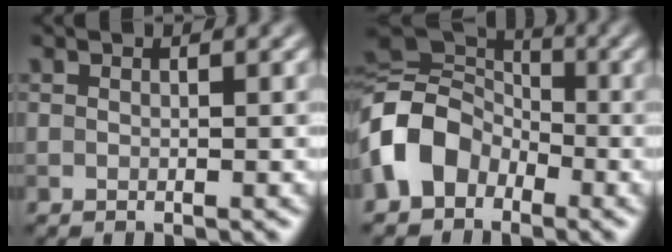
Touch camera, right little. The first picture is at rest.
{"total": 8.2, "force": [-2.8, 6.3, 4.5], "torque": [-0.092, 0.001, -0.072]}